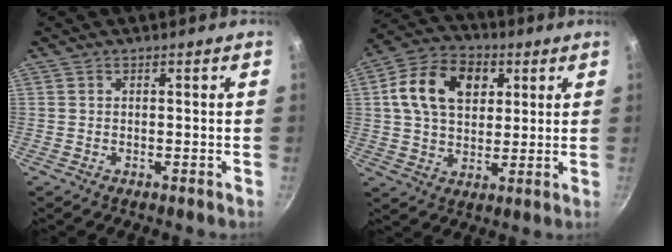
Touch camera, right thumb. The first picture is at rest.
{"total": 14.7, "force": [4.2, 10.4, 9.5], "torque": [-0.143, 0.005, 0.058]}